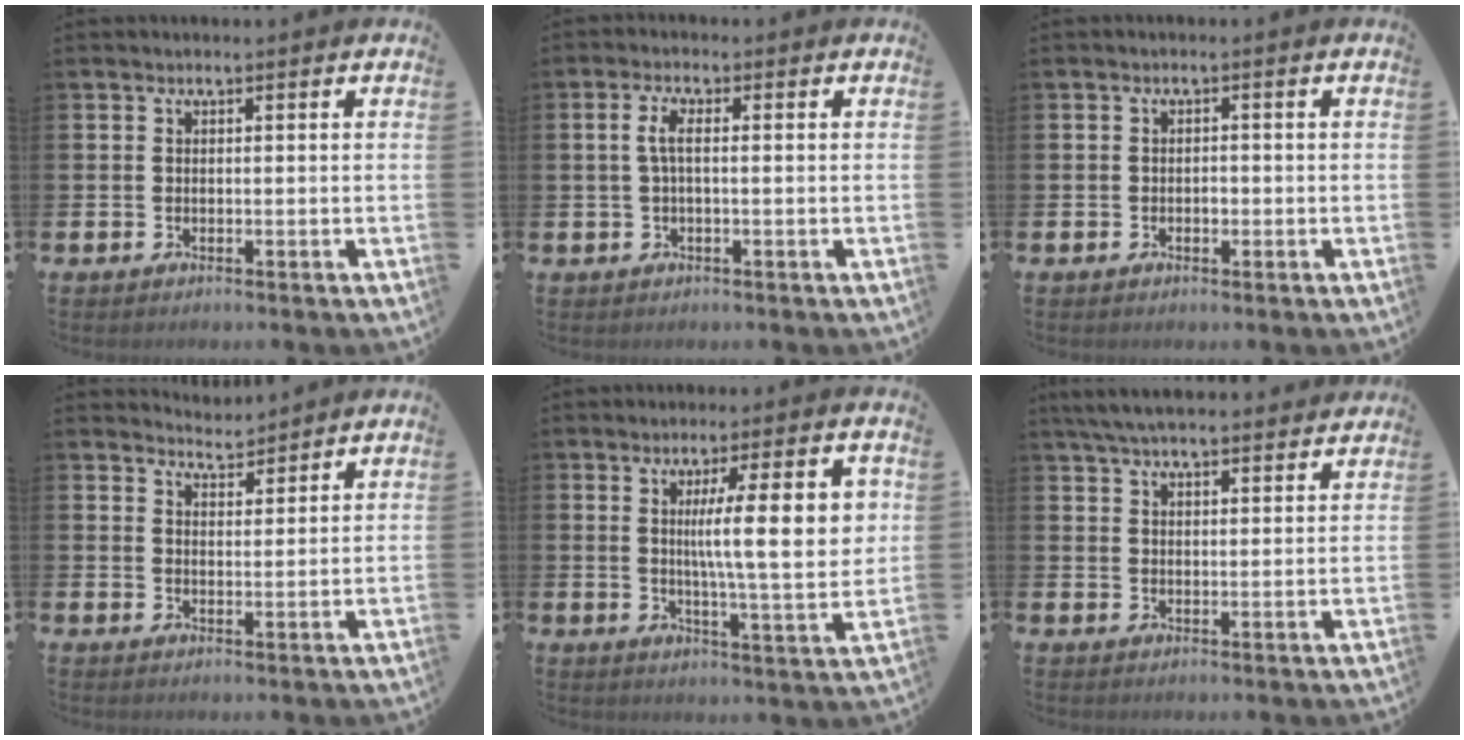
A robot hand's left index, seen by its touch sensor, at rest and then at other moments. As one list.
[{"total": 2.8, "force": [0.3, 0.9, 2.6], "torque": [-0.054, 0.008, 0.004]}, {"total": 1.0, "force": [-0.3, 0.7, 0.5], "torque": [-0.011, 0.002, -0.007]}, {"total": 3.7, "force": [3.7, 0.5, -0.3], "torque": [-0.004, -0.022, 0.068]}, {"total": 11.4, "force": [2.8, 2.0, 10.9], "torque": [-0.169, -0.004, 0.035]}, {"total": 5.5, "force": [5.2, 0.7, 1.6], "torque": [-0.050, -0.011, 0.098]}]